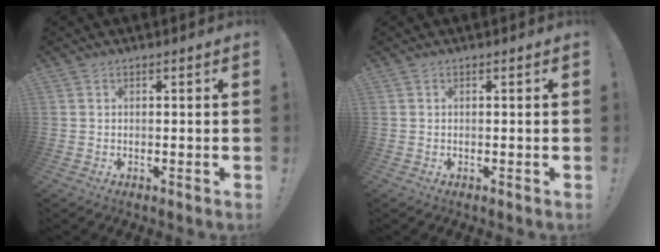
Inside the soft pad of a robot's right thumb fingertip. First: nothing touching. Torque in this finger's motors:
{"motor_torque": [0.00, 0.00, 0.01, 0.00, 0.00]}